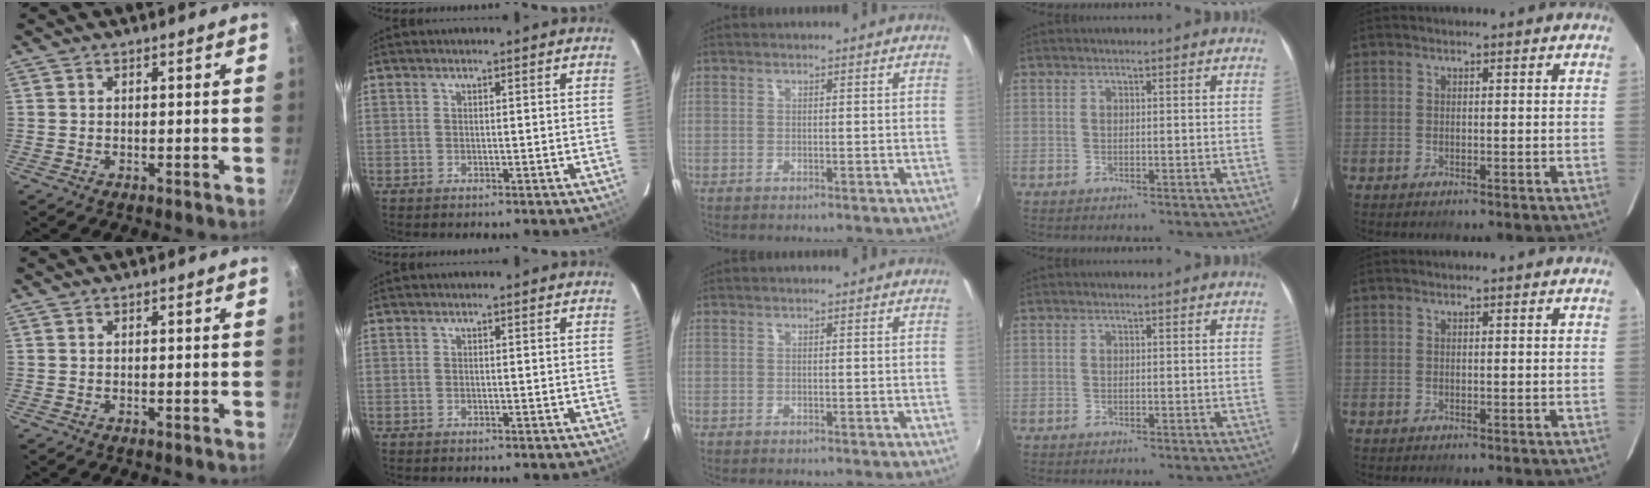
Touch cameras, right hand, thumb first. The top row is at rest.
{}